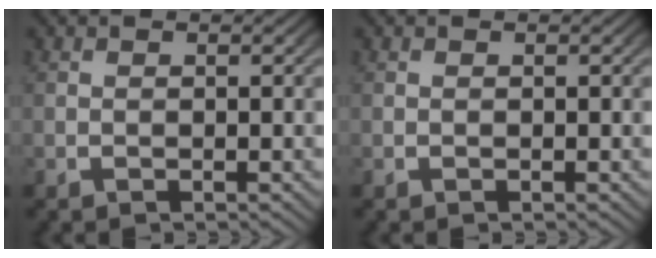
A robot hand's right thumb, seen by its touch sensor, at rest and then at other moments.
{"total": 0.0}